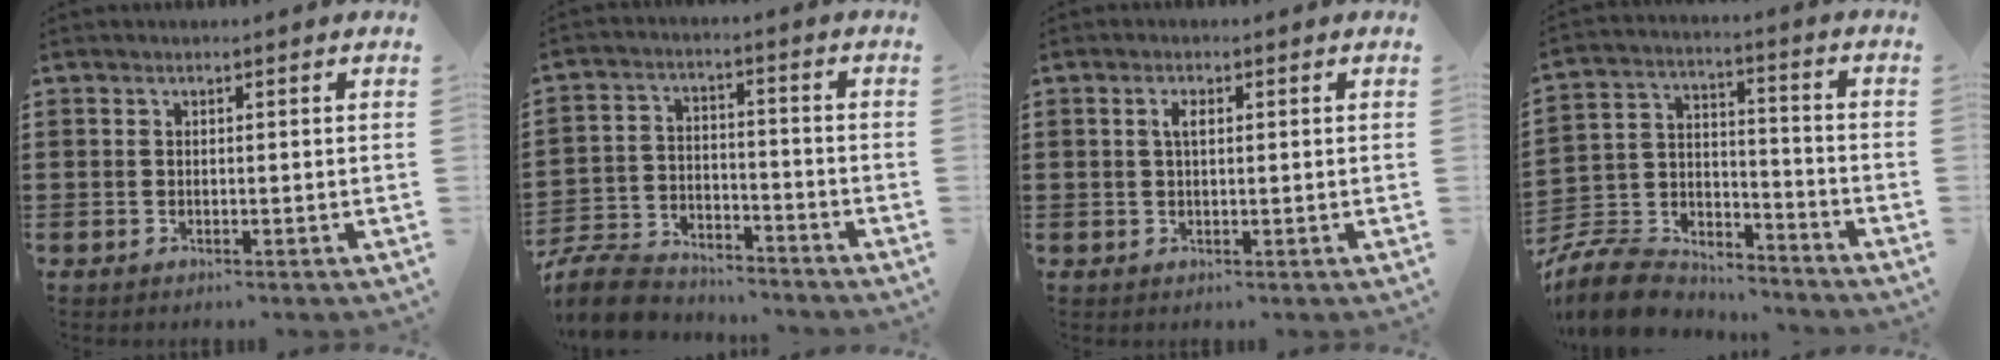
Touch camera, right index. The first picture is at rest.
{"total": 8.9, "force": [-8.4, 2.2, 1.9], "torque": [-0.048, 0.024, -0.167]}
{"total": 2.1, "force": [0.4, 0.8, 1.8], "torque": [-0.039, 0.006, 0.006]}
{"total": 9.6, "force": [-8.7, 3.5, 2.1], "torque": [-0.075, 0.010, -0.176]}